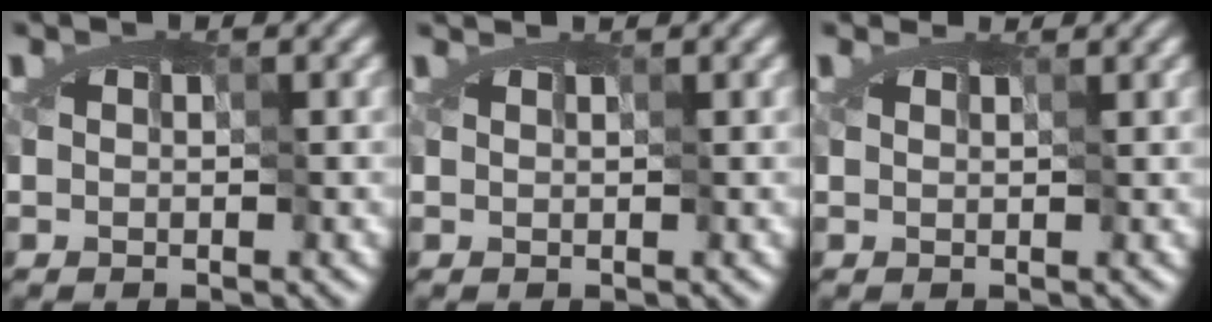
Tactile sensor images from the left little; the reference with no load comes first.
{"total": 0.9, "force": [0.8, 0.2, 0.3], "torque": [-0.012, 0.002, 0.019]}
{"total": 0.9, "force": [0.8, 0.0, -0.4], "torque": [-0.004, -0.011, 0.024]}